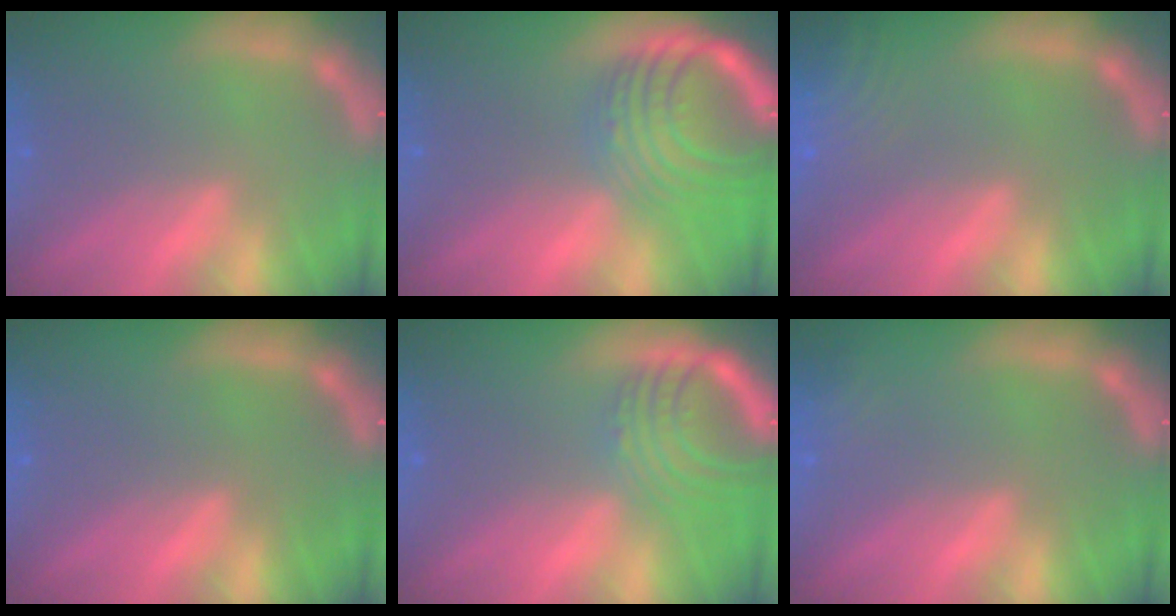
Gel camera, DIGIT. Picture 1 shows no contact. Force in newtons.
{"total": 10.0}
{"total": 7.0}
{"total": 0.0}
{"total": 6.5}
{"total": 1.4}